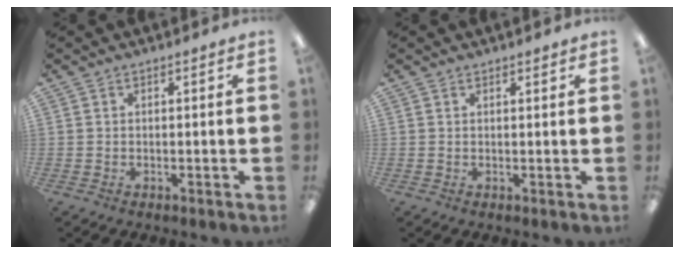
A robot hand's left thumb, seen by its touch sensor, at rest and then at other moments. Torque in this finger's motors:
{"motor_torque": [-0.33, 0.15, -0.20, 0.29, -0.02]}